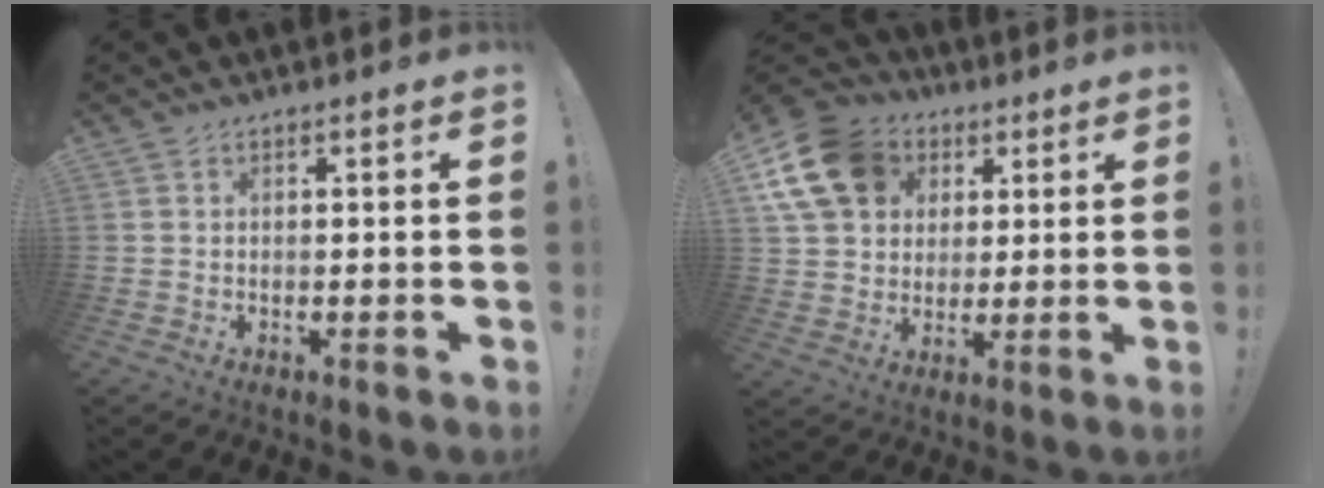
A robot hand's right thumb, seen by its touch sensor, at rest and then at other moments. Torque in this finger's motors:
{"motor_torque": [1.83, 1.85, 1.26, 0.51, 0.38]}